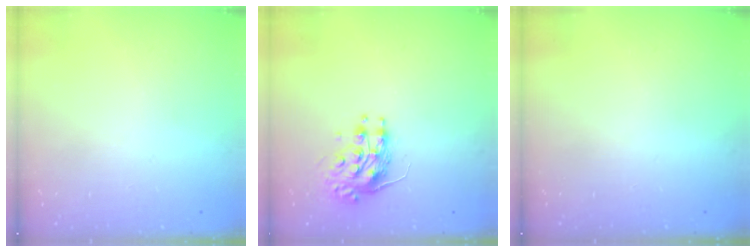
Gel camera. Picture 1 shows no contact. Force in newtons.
{"total": 8.2, "press": 8.2, "slide": 0.3}
{"total": 0.0}